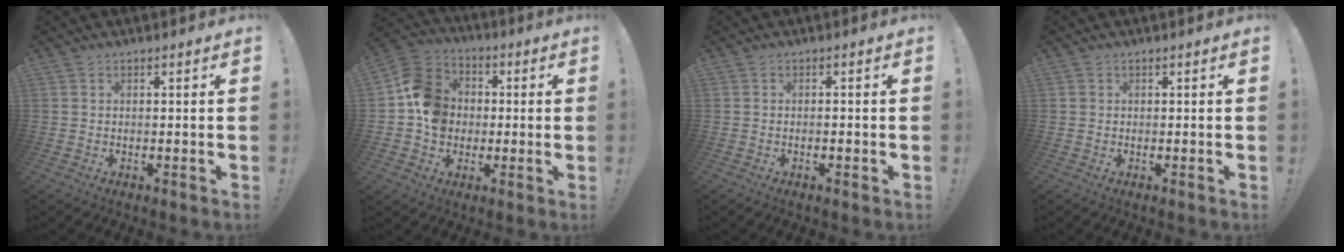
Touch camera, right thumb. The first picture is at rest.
{"total": 13.6, "force": [-0.9, 11.6, 6.9], "torque": [-0.096, 0.023, -0.008]}
{"total": 1.3, "force": [-0.9, 0.1, 0.9], "torque": [-0.019, 0.003, -0.016]}
{"total": 0.5, "force": [0.2, 0.5, 0.1], "torque": [-0.004, 0.003, 0.004]}